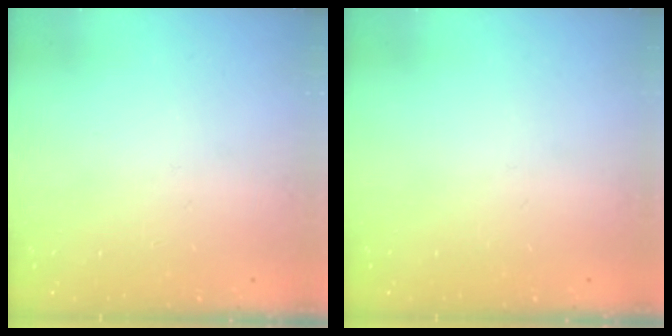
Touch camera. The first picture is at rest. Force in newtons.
{"total": 0.0}